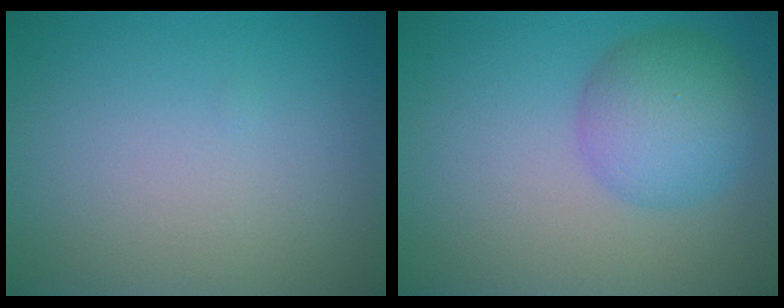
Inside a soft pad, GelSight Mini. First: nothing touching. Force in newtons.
{"total": 5.1, "press": 5.1, "slide": 0.2}